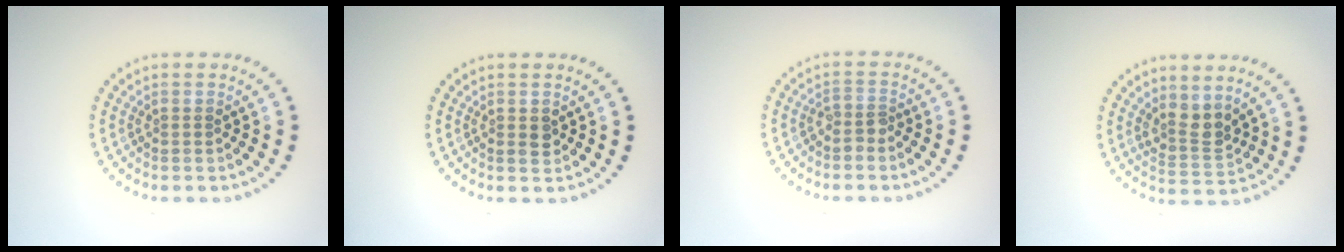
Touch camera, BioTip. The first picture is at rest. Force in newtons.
{"total": 1.2, "press": 1.2, "slide": 0.1}
{"total": 1.4, "press": 1.0, "slide": 0.9}
{"total": 2.6, "press": 2.0, "slide": 1.6}